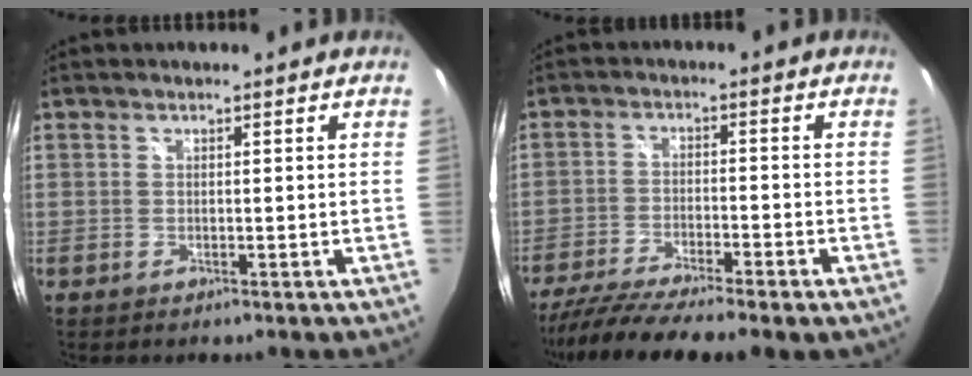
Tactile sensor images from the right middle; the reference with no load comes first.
{"total": 12.7, "force": [-10.6, 0.4, 6.9], "torque": [-0.142, -0.037, -0.177]}